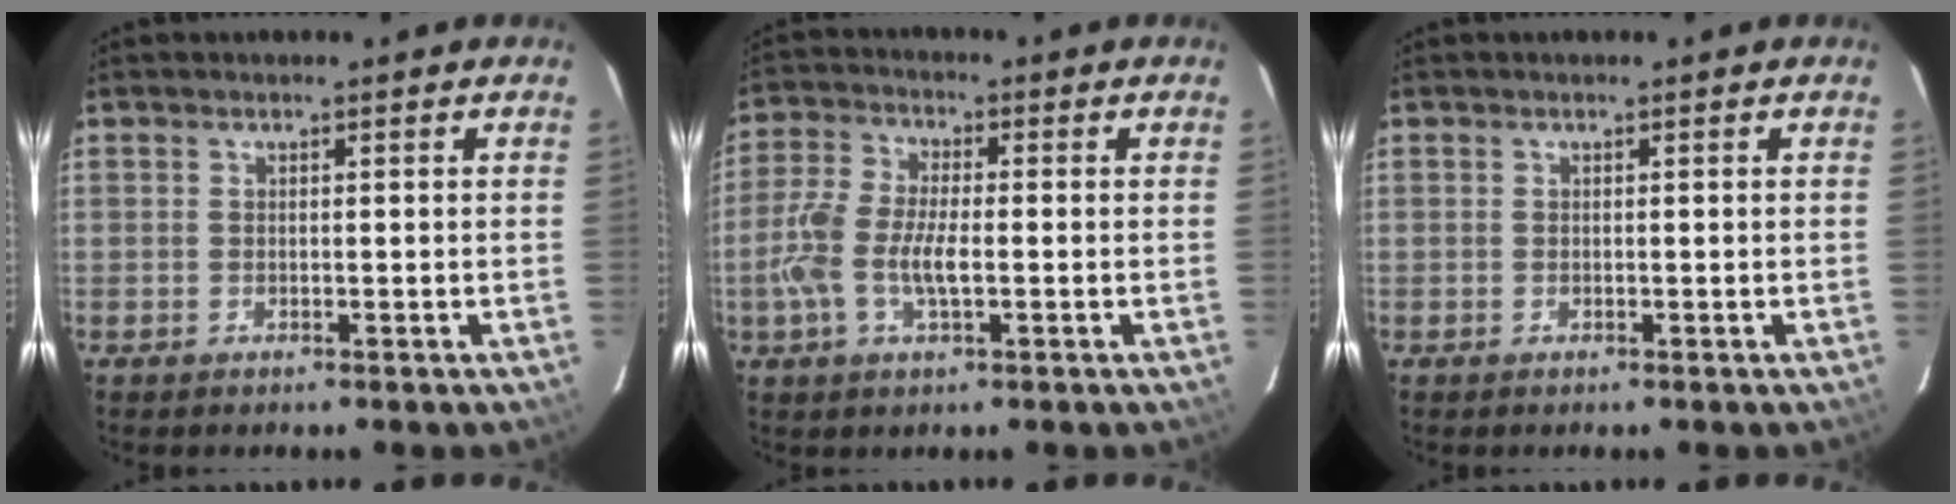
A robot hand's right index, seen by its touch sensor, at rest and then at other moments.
{"total": 8.8, "force": [-1.9, 3.5, 7.9], "torque": [-0.174, 0.004, -0.040]}
{"total": 0.0}